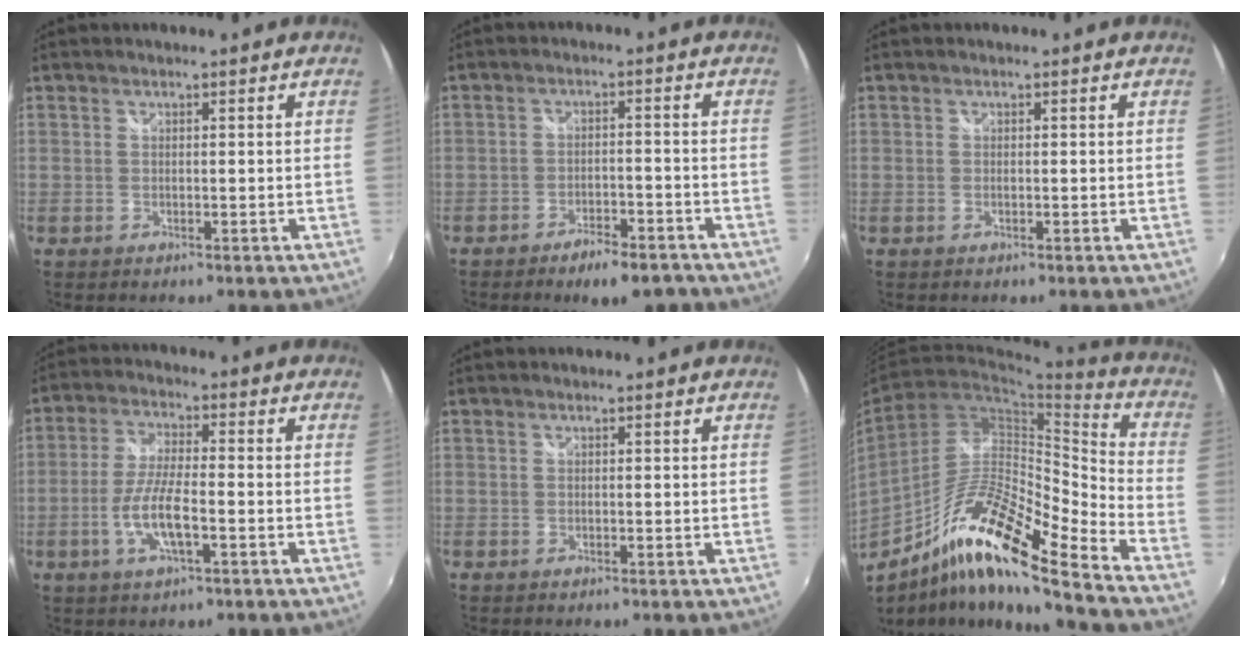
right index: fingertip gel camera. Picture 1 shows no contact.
{"total": 6.8, "force": [-5.3, 2.4, 3.5], "torque": [-0.077, -0.001, -0.078]}
{"total": 0.0}
{"total": 8.1, "force": [-2.9, 1.8, 7.4], "torque": [-0.154, -0.001, -0.055]}
{"total": 0.0}
{"total": 18.4, "force": [-11.9, 2.2, 13.9], "torque": [-0.247, -0.004, -0.227]}